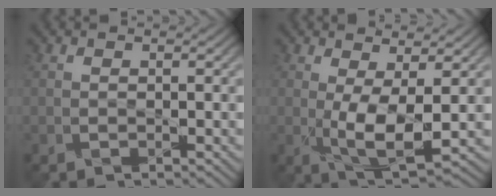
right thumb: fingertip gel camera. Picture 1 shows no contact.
{"total": 5.8, "force": [-0.2, 2.2, 5.4], "torque": [-0.123, -0.008, 0.009]}